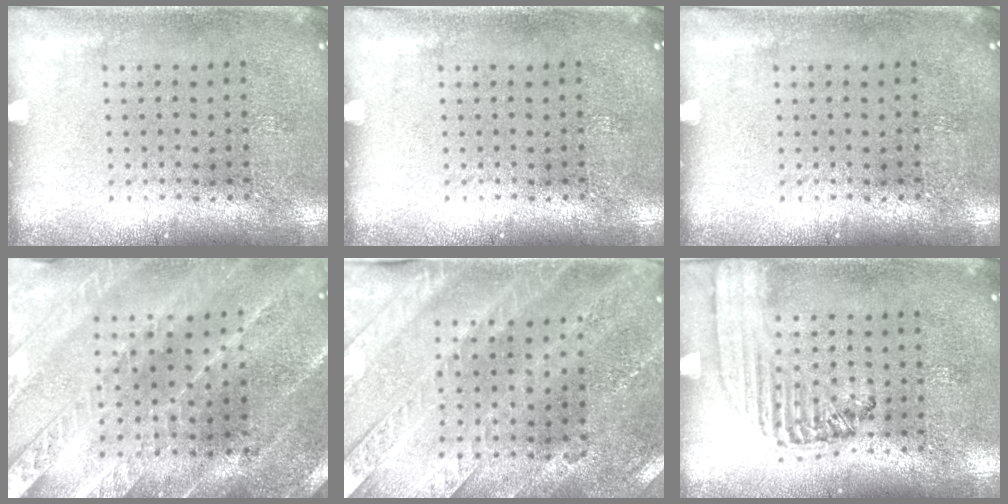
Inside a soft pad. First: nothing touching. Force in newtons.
{"total": 0.0}
{"total": 0.0}
{"total": 2.3, "press": 2.3, "slide": 0.3}
{"total": 2.9, "press": 2.7, "slide": 1.1}
{"total": 1.4, "press": 1.3, "slide": 0.5}